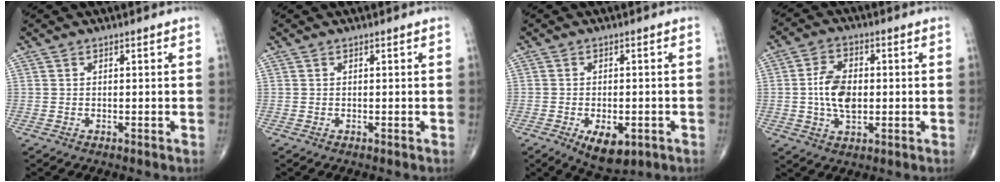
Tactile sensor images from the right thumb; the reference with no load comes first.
{"total": 0.0}
{"total": 7.3, "force": [-3.0, 3.7, 5.5], "torque": [-0.075, 0.000, -0.035]}
{"total": 8.7, "force": [-0.2, 5.2, 6.9], "torque": [-0.118, 0.005, -0.006]}